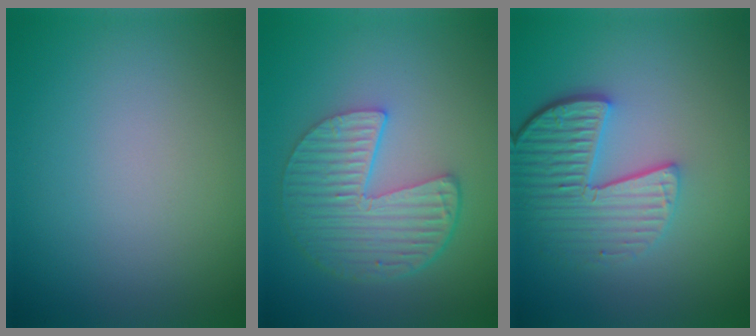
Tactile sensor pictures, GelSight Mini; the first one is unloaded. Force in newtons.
{"total": 5.9, "press": 4.3, "slide": 3.9}
{"total": 5.2, "press": 4.0, "slide": 3.4}